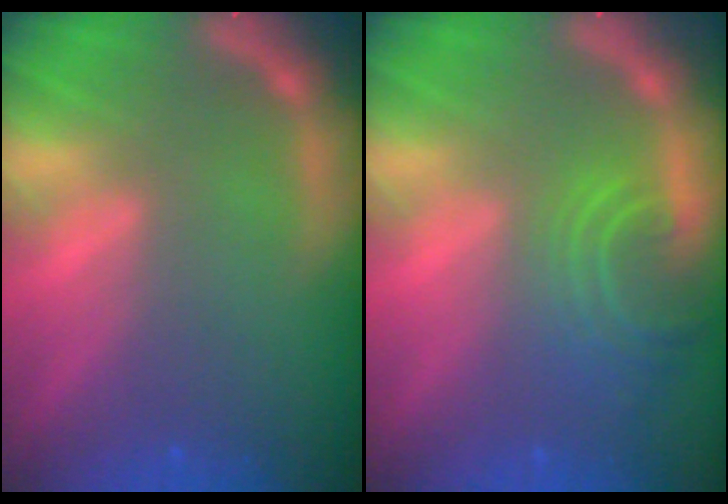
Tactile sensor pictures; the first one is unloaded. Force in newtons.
{"total": 5.1}